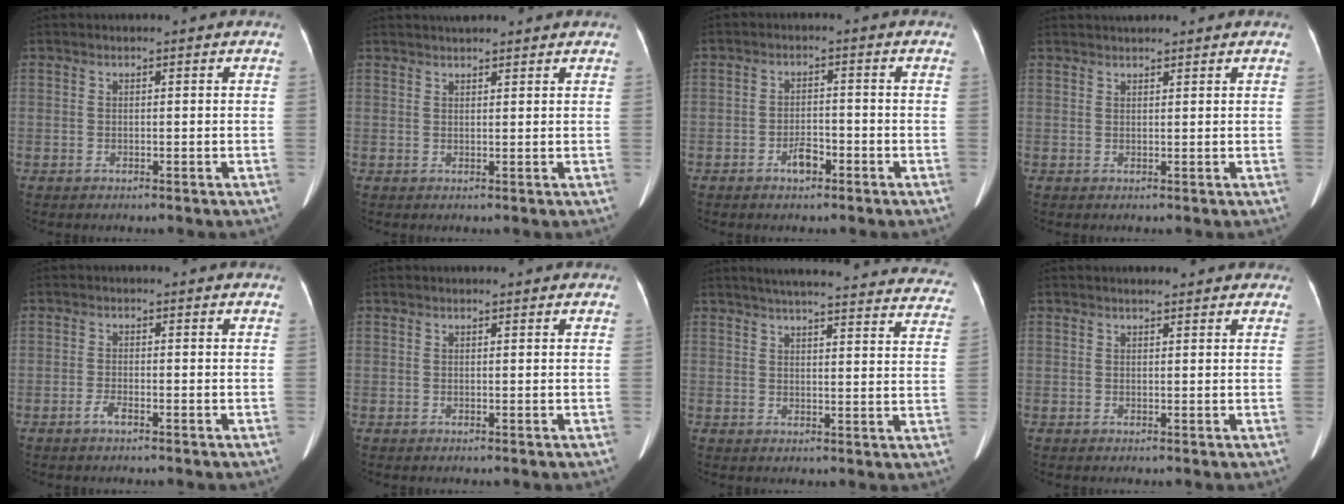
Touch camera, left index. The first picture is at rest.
{"total": 5.4, "force": [4.9, 0.9, 2.2], "torque": [-0.029, 0.035, 0.067]}
{"total": 2.9, "force": [-1.9, 1.2, 1.8], "torque": [-0.032, 0.004, -0.032]}
{"total": 3.1, "force": [2.9, 0.4, 1.1], "torque": [-0.013, 0.030, 0.045]}
{"total": 1.4, "force": [-1.0, 0.2, 1.0], "torque": [-0.022, -0.001, -0.020]}
{"total": 1.3, "force": [1.2, 0.3, 0.6], "torque": [-0.008, 0.016, 0.015]}
{"total": 30.3, "force": [27.9, 4.2, 11.1], "torque": [-0.159, -0.050, 0.319]}
{"total": 4.2, "force": [3.5, 1.1, 1.9], "torque": [-0.020, 0.021, 0.040]}